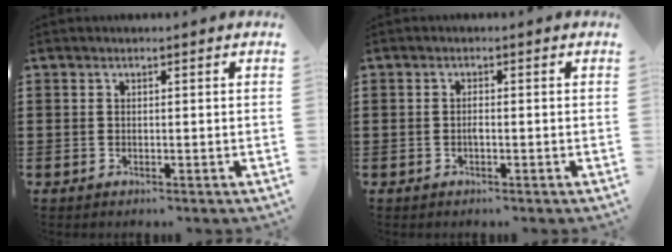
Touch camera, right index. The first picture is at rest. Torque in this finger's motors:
{"motor_torque": [0.34, -0.32, 0.03, 0.04]}